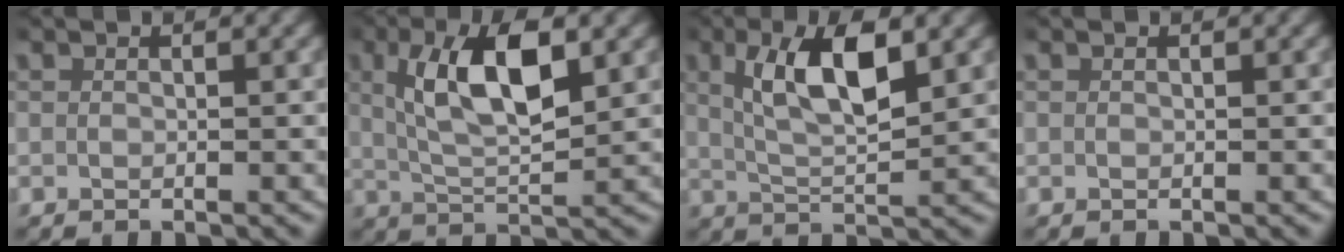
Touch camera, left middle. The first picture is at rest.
{"total": 7.0, "force": [1.9, 2.7, 6.2], "torque": [-0.112, 0.005, 0.033]}
{"total": 6.2, "force": [2.0, 2.2, 5.4], "torque": [-0.099, 0.002, 0.036]}
{"total": 0.0}